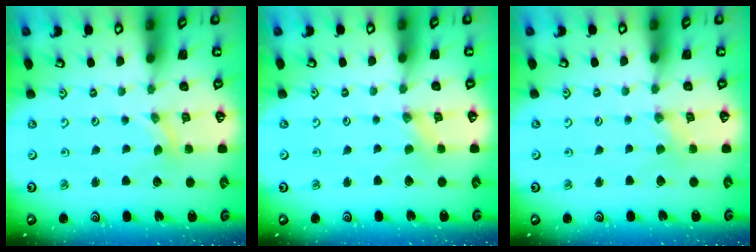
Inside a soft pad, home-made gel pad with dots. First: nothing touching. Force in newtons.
{"total": 0.0}
{"total": 0.9, "press": 0.9, "slide": 0.2}